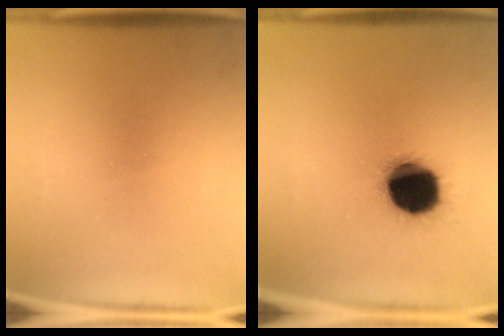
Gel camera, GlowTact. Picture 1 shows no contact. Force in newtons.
{"total": 19.4}